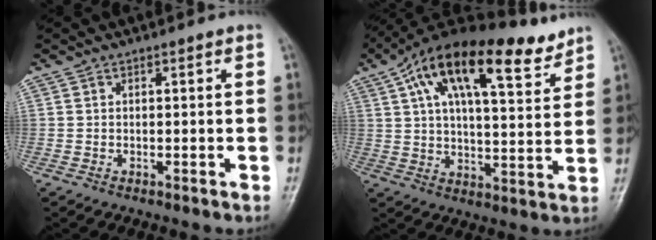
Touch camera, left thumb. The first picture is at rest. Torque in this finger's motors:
{"motor_torque": [1.97, 2.06, 1.69, -1.07, 0.25]}